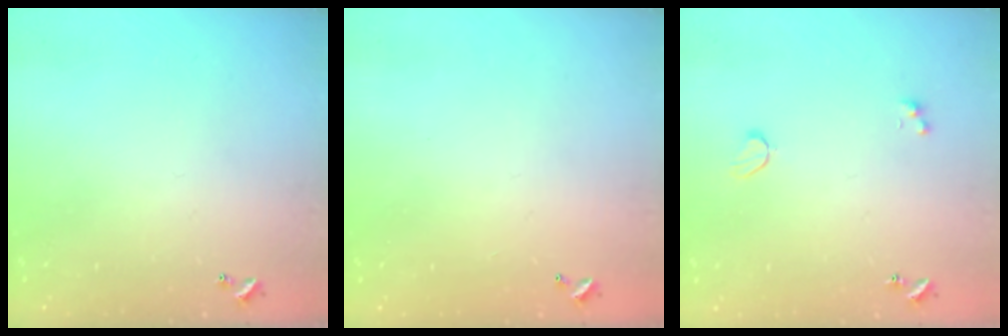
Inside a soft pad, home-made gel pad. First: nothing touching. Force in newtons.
{"total": 2.9, "press": 2.9, "slide": 0.1}
{"total": 2.6, "press": 2.5, "slide": 0.6}